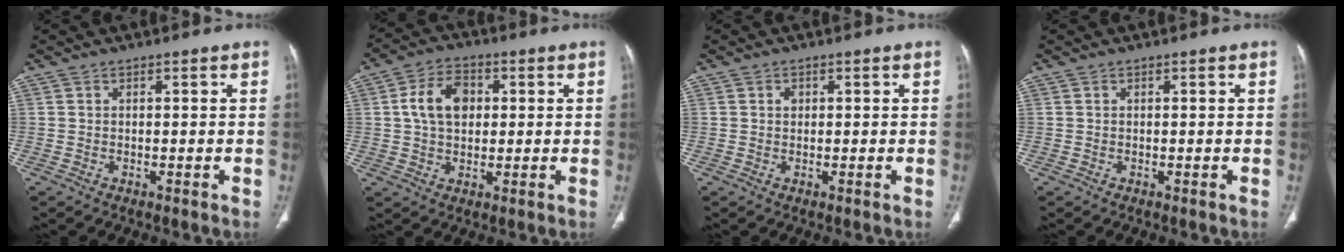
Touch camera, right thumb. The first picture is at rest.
{"total": 9.0, "force": [1.5, 6.2, 6.3], "torque": [-0.098, 0.010, 0.024]}
{"total": 1.0, "force": [0.3, 0.8, 0.5], "torque": [-0.003, 0.002, 0.004]}
{"total": 0.0}